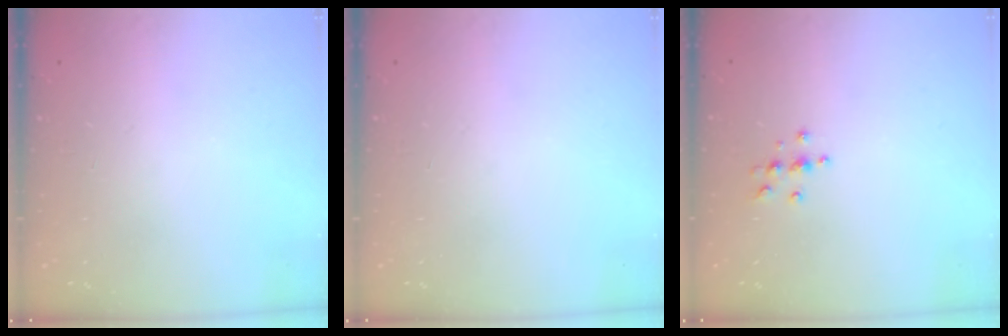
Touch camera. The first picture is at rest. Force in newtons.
{"total": 0.0}
{"total": 3.8, "press": 3.7, "slide": 0.5}